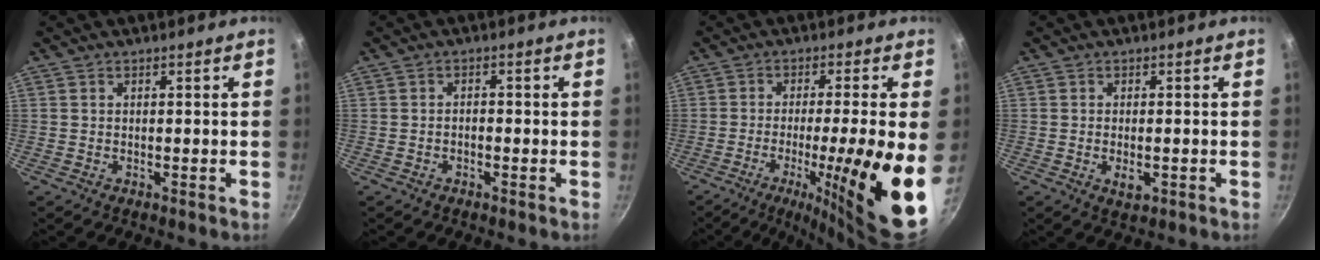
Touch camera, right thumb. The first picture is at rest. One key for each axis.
{"total": 1.4, "fx": -0.6, "fy": 0.8, "fz": 0.9, "tx": -0.013, "ty": 0.011, "tz": -0.012}
{"total": 18.8, "fx": -3.9, "fy": 2.3, "fz": 18.2, "tx": -0.261, "ty": -0.006, "tz": -0.053}
{"total": 3.1, "fx": -0.8, "fy": 1.5, "fz": 2.5, "tx": -0.045, "ty": -0.003, "tz": -0.009}